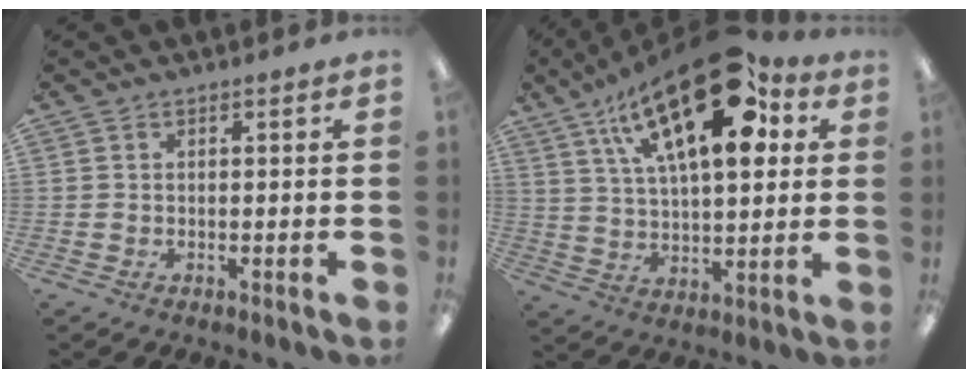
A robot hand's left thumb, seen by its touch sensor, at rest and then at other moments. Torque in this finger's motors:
{"motor_torque": [0.84, 1.22, 1.42, -1.35, 0.30]}